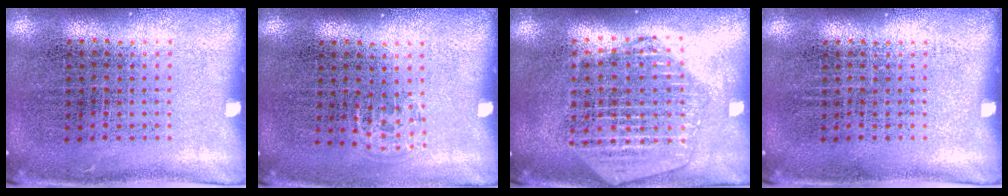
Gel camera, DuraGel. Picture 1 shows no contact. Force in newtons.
{"total": 0.5, "press": 0.5, "slide": 0.3}
{"total": 2.2, "press": 1.9, "slide": 0.9}
{"total": 0.0}